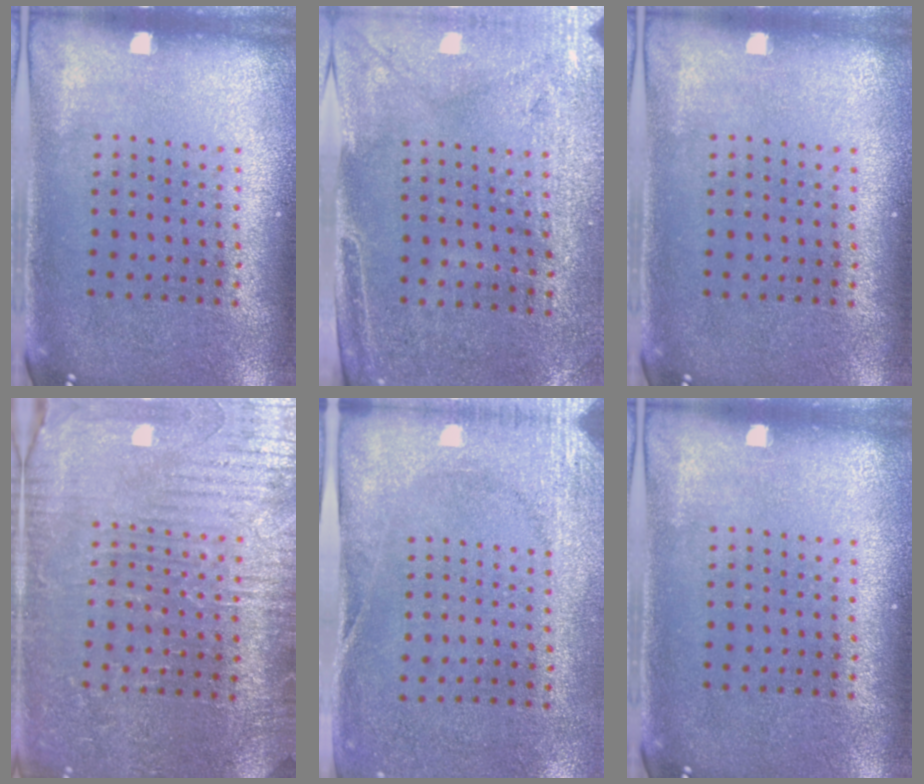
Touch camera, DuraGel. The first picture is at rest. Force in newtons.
{"total": 2.9, "press": 2.4, "slide": 1.5}
{"total": 0.0}
{"total": 3.8, "press": 3.7, "slide": 1.0}
{"total": 2.7, "press": 2.1, "slide": 1.7}
{"total": 0.0}